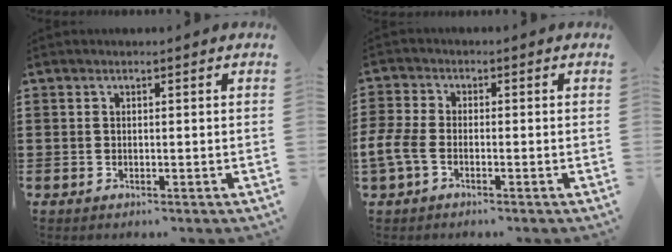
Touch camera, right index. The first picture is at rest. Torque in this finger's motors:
{"motor_torque": [1.59, 0.55, 0.75, 0.19]}